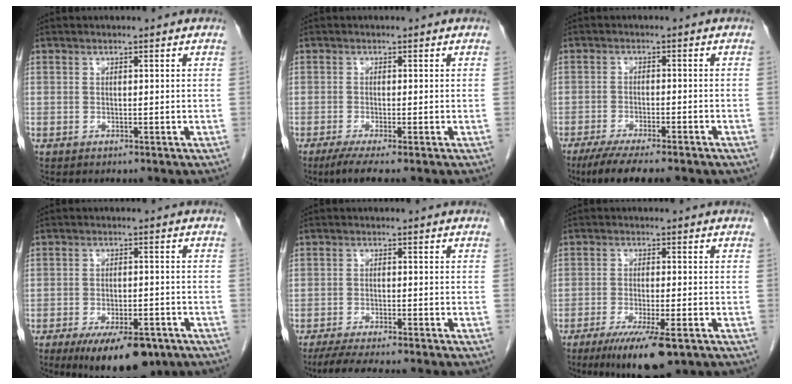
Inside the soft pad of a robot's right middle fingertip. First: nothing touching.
{"total": 3.7, "force": [-2.5, -0.1, 2.7], "torque": [-0.048, -0.013, -0.046]}
{"total": 10.0, "force": [-7.8, 1.7, 6.0], "torque": [-0.083, -0.017, -0.111]}
{"total": 11.2, "force": [-7.6, 4.0, 7.2], "torque": [-0.105, -0.008, -0.113]}
{"total": 8.8, "force": [-7.6, 0.0, 4.5], "torque": [-0.055, -0.019, -0.116]}
{"total": 9.6, "force": [-5.9, 1.5, 7.3], "torque": [-0.119, -0.023, -0.091]}